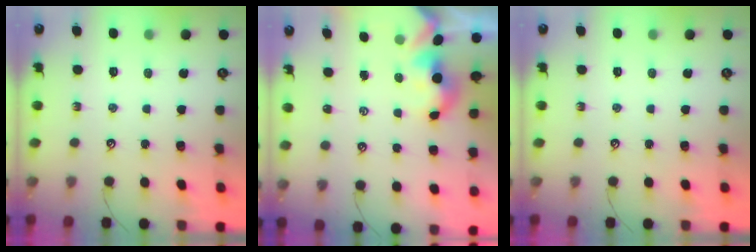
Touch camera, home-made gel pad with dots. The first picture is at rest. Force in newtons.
{"total": 1.6, "press": 1.6, "slide": 0.1}
{"total": 0.0}